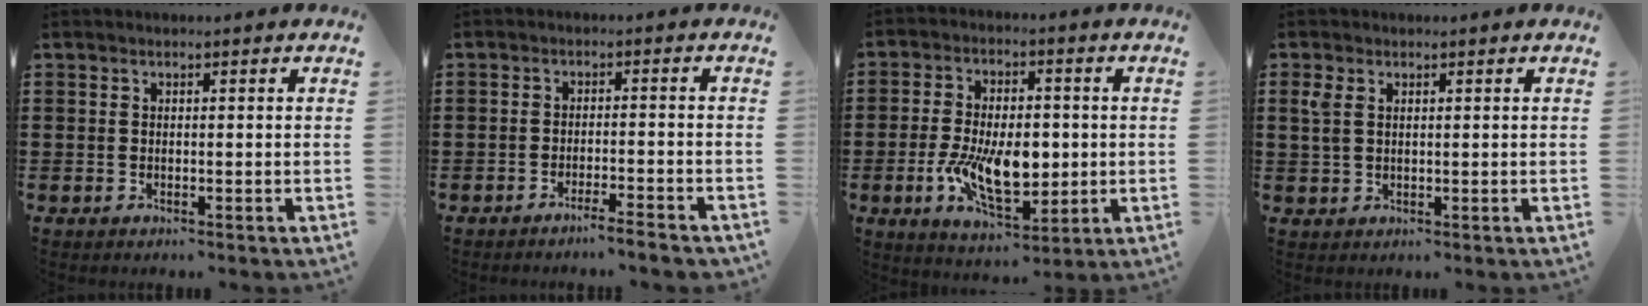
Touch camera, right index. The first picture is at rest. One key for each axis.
{"total": 3.2, "fx": -2.9, "fy": -0.3, "fz": 1.3, "tx": -0.022, "ty": -0.005, "tz": -0.057}
{"total": 10.9, "fx": -1.6, "fy": 5.9, "fz": 9.0, "tx": -0.172, "ty": -0.002, "tz": -0.029}
{"total": 2.4, "fx": 0.9, "fy": 1.4, "fz": 1.7, "tx": -0.040, "ty": 0.006, "tz": 0.015}